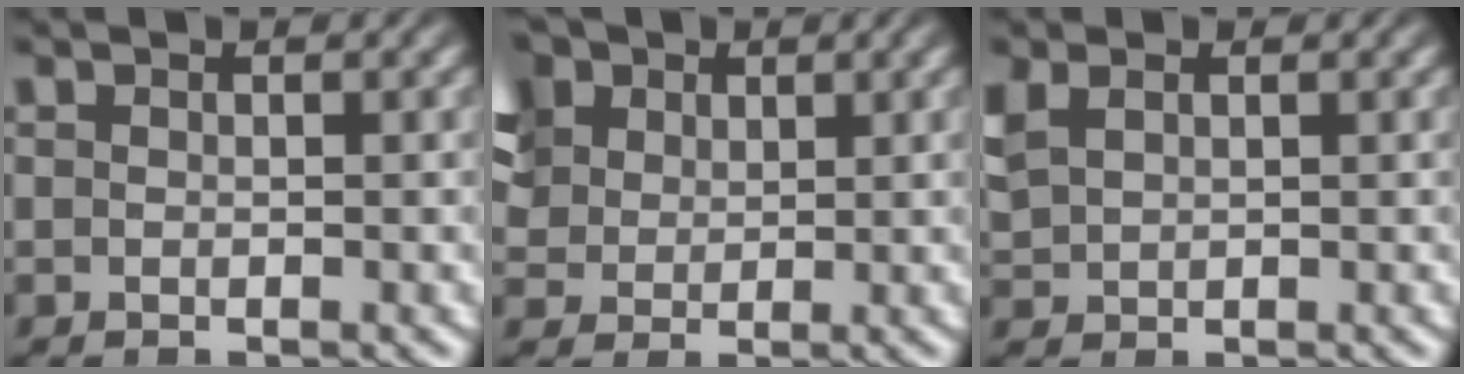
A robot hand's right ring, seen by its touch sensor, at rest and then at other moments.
{"total": 9.7, "force": [4.3, 7.4, 4.5], "torque": [-0.098, 0.010, 0.064]}
{"total": 2.6, "force": [1.0, 2.1, 1.2], "torque": [-0.031, 0.003, 0.025]}